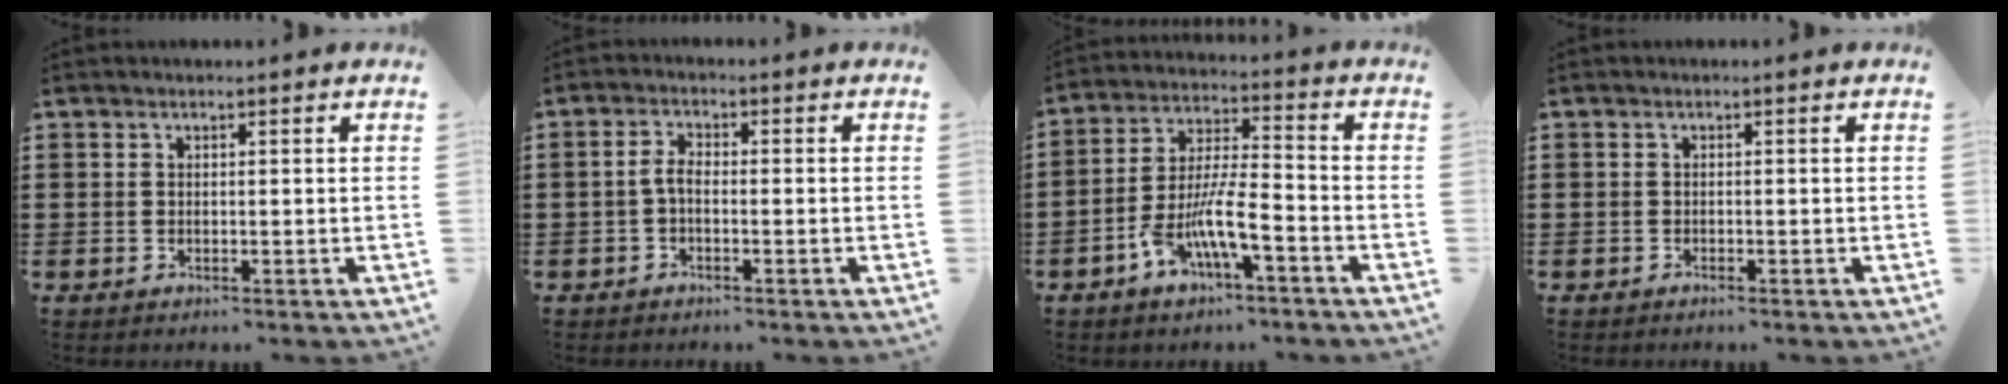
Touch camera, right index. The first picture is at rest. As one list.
[{"total": 2.5, "force": [-0.9, 1.0, 2.1], "torque": [-0.055, -0.002, -0.023]}, {"total": 9.2, "force": [-4.8, 2.4, 7.4], "torque": [-0.152, 0.002, -0.088]}, {"total": 0.6, "force": [-0.6, 0.1, 0.1], "torque": [-0.003, 0.000, -0.013]}]